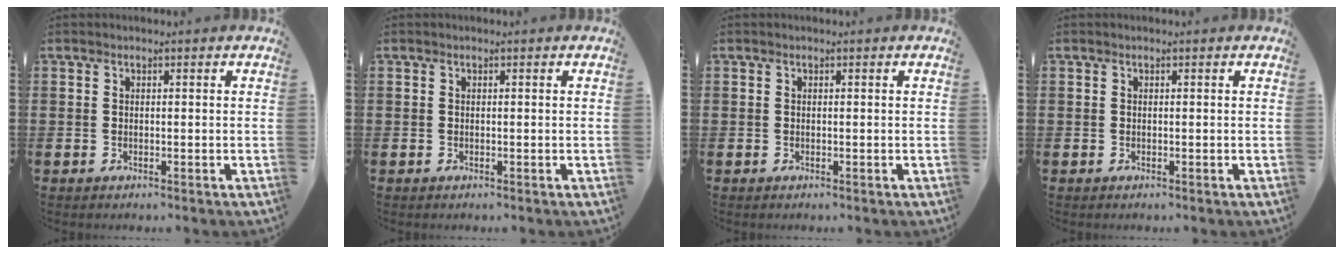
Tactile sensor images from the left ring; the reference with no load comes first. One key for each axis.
{"total": 0.0}
{"total": 0.0}
{"total": 0.0}